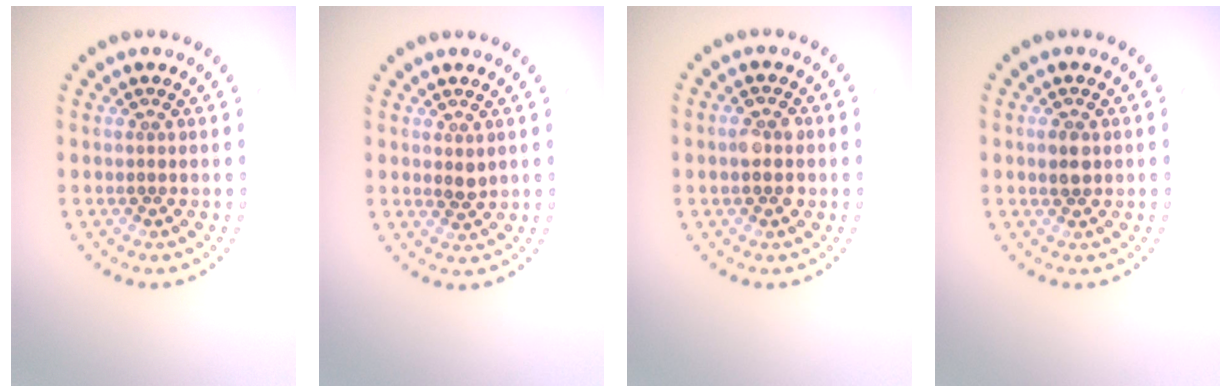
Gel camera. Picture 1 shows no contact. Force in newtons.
{"total": 0.9, "press": 0.8, "slide": 0.3}
{"total": 2.1, "press": 2.1, "slide": 0.2}
{"total": 1.4, "press": 1.4, "slide": 0.2}